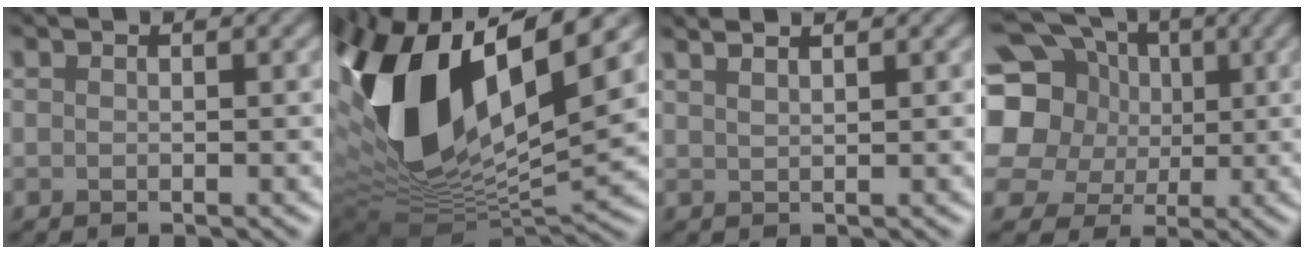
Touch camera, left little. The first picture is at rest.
{"total": 16.1, "force": [3.3, 8.4, 13.3], "torque": [-0.278, -0.006, 0.058]}
{"total": 2.8, "force": [2.1, 1.0, 1.6], "torque": [-0.004, 0.016, 0.004]}
{"total": 16.7, "force": [3.8, 14.5, 7.3], "torque": [-0.183, 0.030, 0.039]}